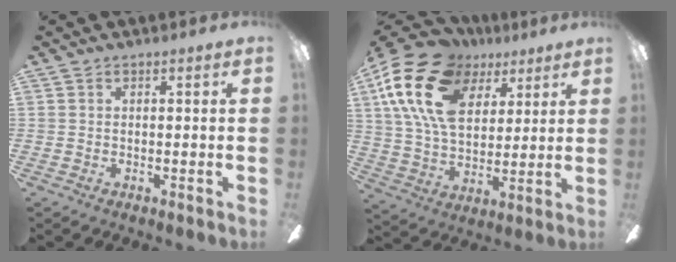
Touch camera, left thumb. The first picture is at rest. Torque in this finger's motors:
{"motor_torque": [0.60, 0.73, 1.40, -1.37, 0.55]}